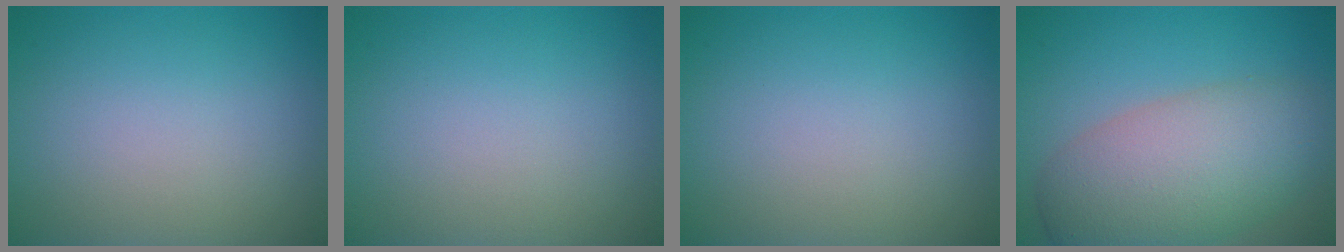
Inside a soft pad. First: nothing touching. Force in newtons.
{"total": 0.0}
{"total": 0.0}
{"total": 8.3, "press": 8.3, "slide": 0.5}